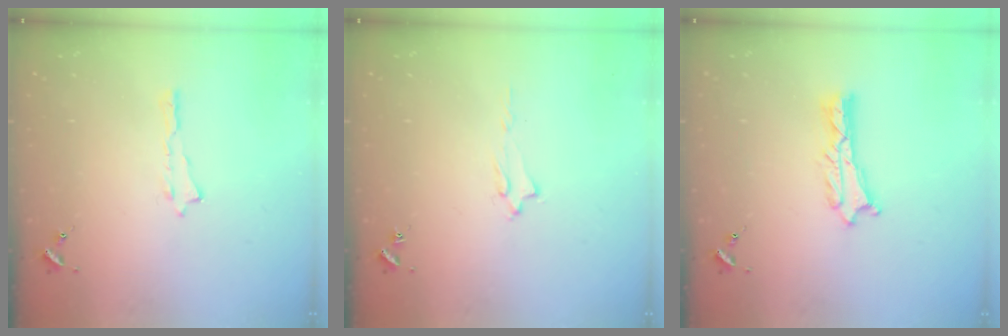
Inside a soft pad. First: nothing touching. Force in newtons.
{"total": 1.6, "press": 1.6, "slide": 0.2}
{"total": 1.3, "press": 1.3, "slide": 0.1}